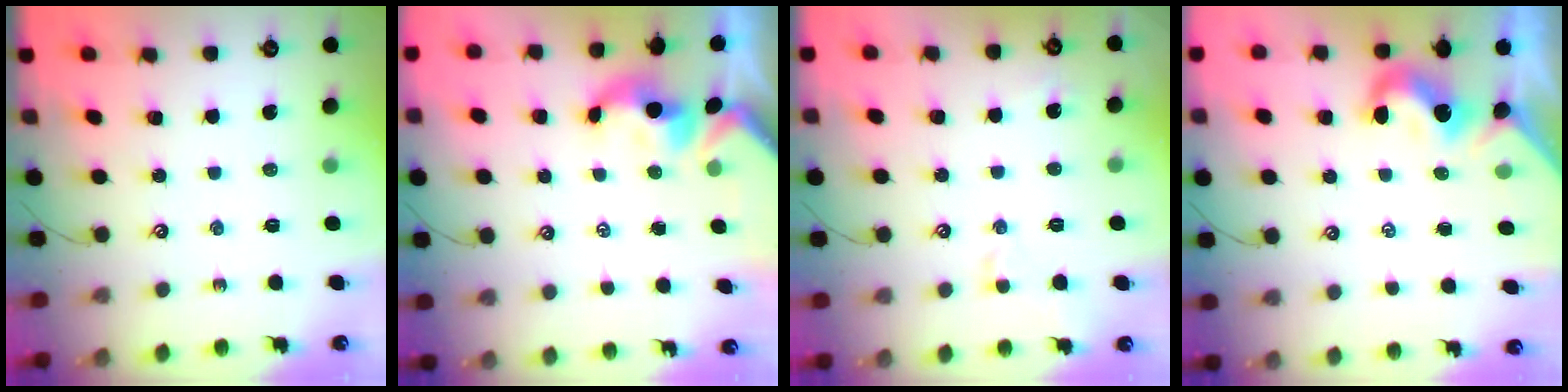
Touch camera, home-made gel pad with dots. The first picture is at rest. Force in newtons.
{"total": 1.6, "press": 1.4, "slide": 0.7}
{"total": 1.3, "press": 1.2, "slide": 0.4}
{"total": 2.0, "press": 2.0, "slide": 0.4}